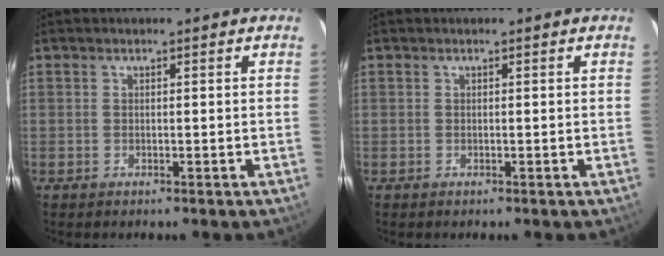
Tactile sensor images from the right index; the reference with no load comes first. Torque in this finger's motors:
{"motor_torque": [0.00, 0.00, 0.00, 0.00]}